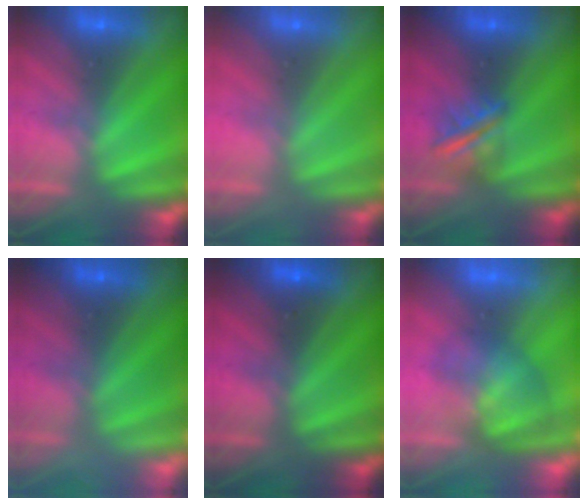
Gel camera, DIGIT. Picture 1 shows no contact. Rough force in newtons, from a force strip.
{"total": 2.9}
{"total": 2.9}
{"total": 2.9}
{"total": 1.8}
{"total": 3.7}